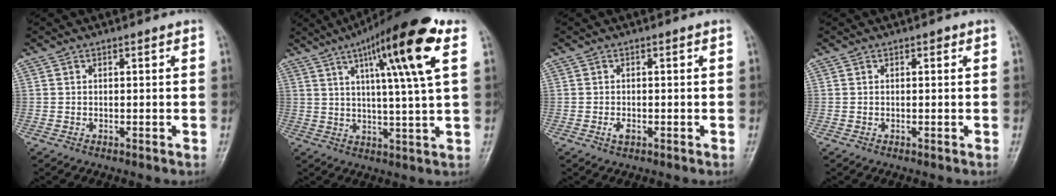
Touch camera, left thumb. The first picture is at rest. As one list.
[{"total": 17.4, "force": [7.3, 2.0, 15.7], "torque": [-0.242, -0.009, 0.109]}, {"total": 1.5, "force": [-0.6, 0.8, 1.2], "torque": [-0.025, 0.003, -0.011]}, {"total": 0.7, "force": [0.3, 0.4, 0.5], "torque": [-0.001, 0.000, 0.002]}]